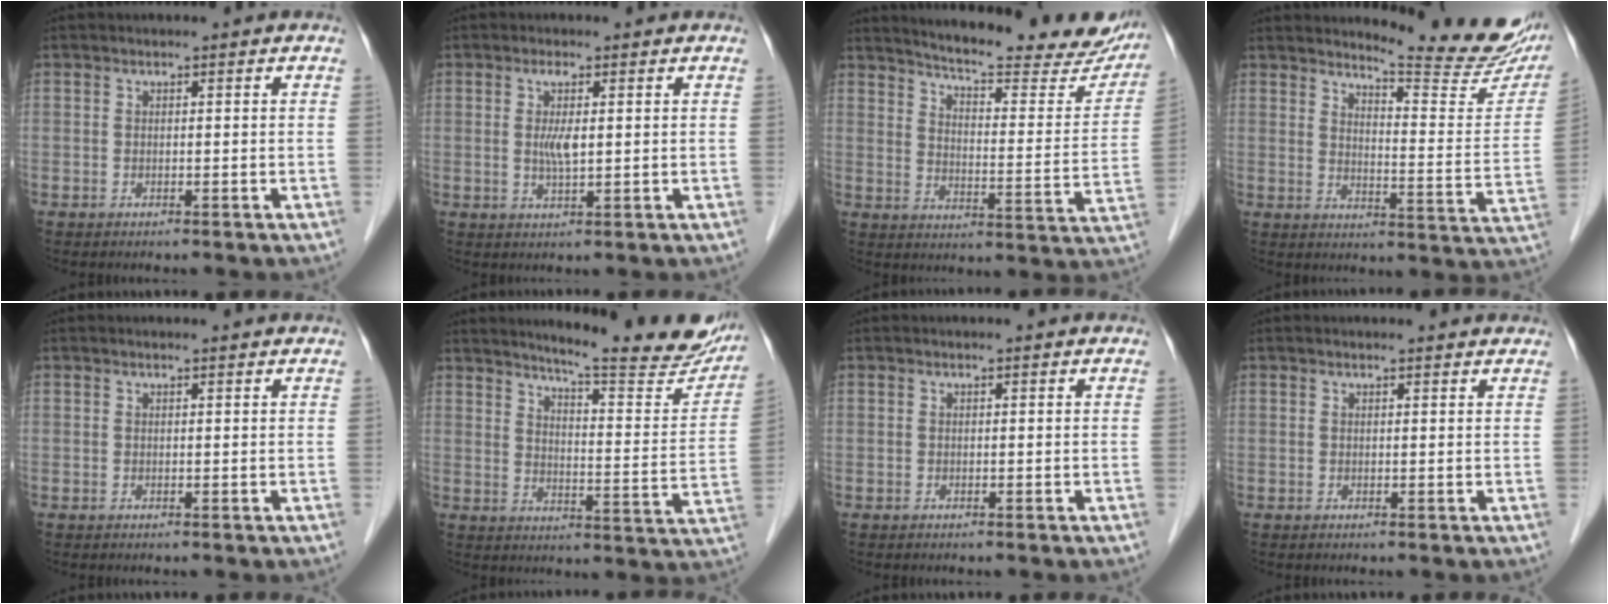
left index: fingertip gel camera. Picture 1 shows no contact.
{"total": 3.3, "force": [0.4, 0.6, 3.2], "torque": [-0.064, -0.001, 0.011]}
{"total": 23.4, "force": [21.1, 3.5, 9.6], "torque": [-0.132, -0.061, 0.259]}
{"total": 16.2, "force": [14.9, 1.2, 6.3], "torque": [-0.083, -0.085, 0.173]}
{"total": 1.2, "force": [1.2, -0.1, 0.1], "torque": [-0.012, 0.002, 0.014]}
{"total": 20.7, "force": [18.4, 1.7, 9.1], "torque": [-0.119, -0.069, 0.224]}
{"total": 0.0}
{"total": 3.0, "force": [2.9, 0.4, 0.4], "torque": [-0.013, 0.005, 0.025]}